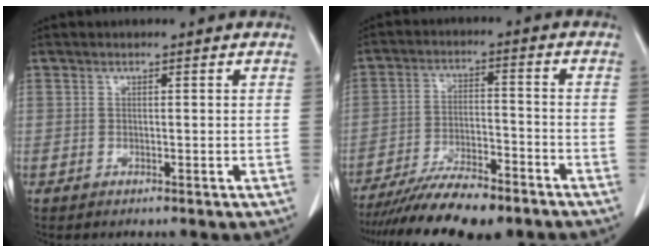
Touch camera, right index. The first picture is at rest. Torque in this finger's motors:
{"motor_torque": [1.10, -1.04, 0.85, 0.21]}